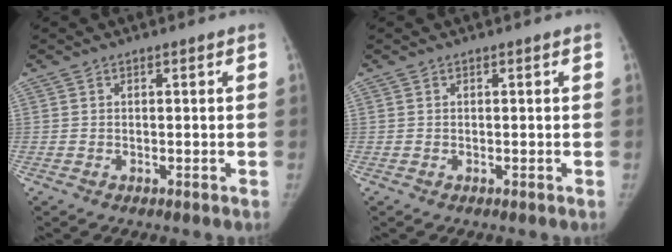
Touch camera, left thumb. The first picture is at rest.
{"total": 0.0}